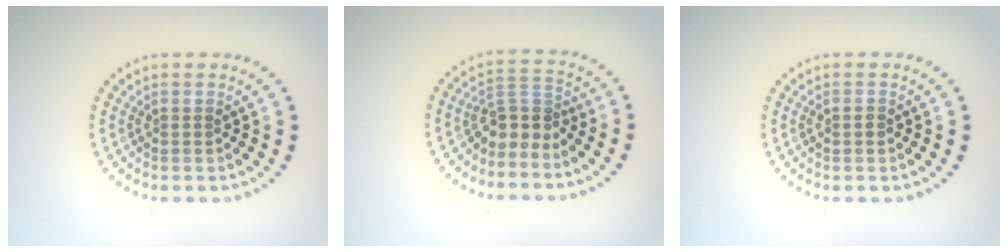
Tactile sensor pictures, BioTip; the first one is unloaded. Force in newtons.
{"total": 2.9, "press": 2.0, "slide": 2.1}
{"total": 0.9, "press": 0.9, "slide": 0.1}